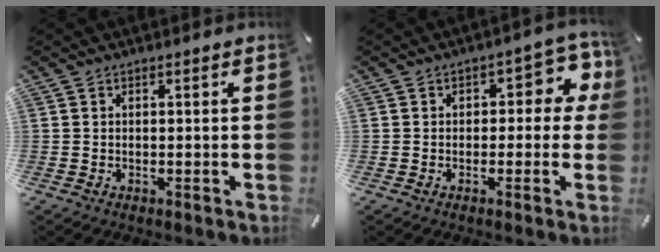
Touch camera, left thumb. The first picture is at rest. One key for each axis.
{"total": 7.5, "fx": 1.4, "fy": 4.8, "fz": 5.6, "tx": -0.069, "ty": 0.000, "tz": 0.019}